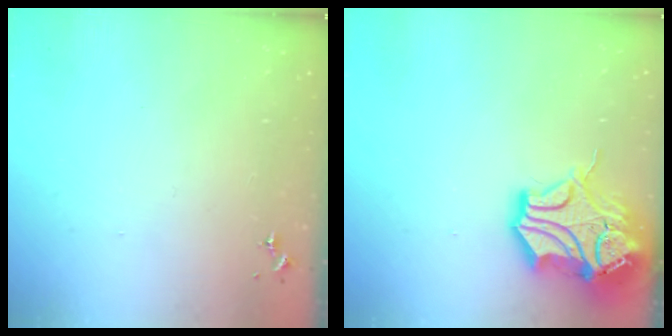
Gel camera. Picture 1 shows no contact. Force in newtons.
{"total": 16.4, "press": 16.3, "slide": 2.2}